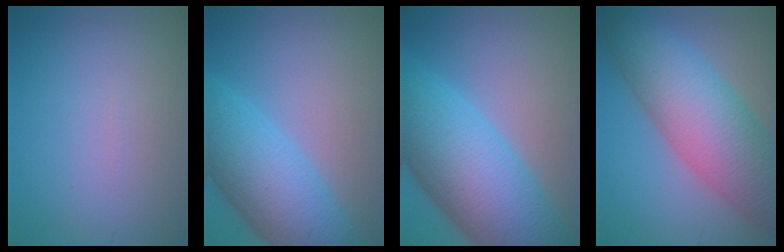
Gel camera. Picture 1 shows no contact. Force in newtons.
{"total": 9.6, "press": 9.6, "slide": 0.3}
{"total": 13.7, "press": 13.7, "slide": 0.3}
{"total": 10.7, "press": 10.7, "slide": 0.6}